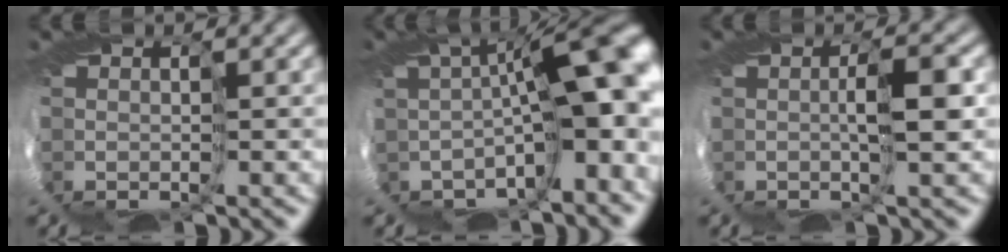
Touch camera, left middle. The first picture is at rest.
{"total": 9.7, "force": [-0.6, 3.0, 9.2], "torque": [-0.122, 0.006, -0.004]}
{"total": 1.7, "force": [-0.2, -0.5, 1.6], "torque": [-0.038, 0.007, -0.008]}